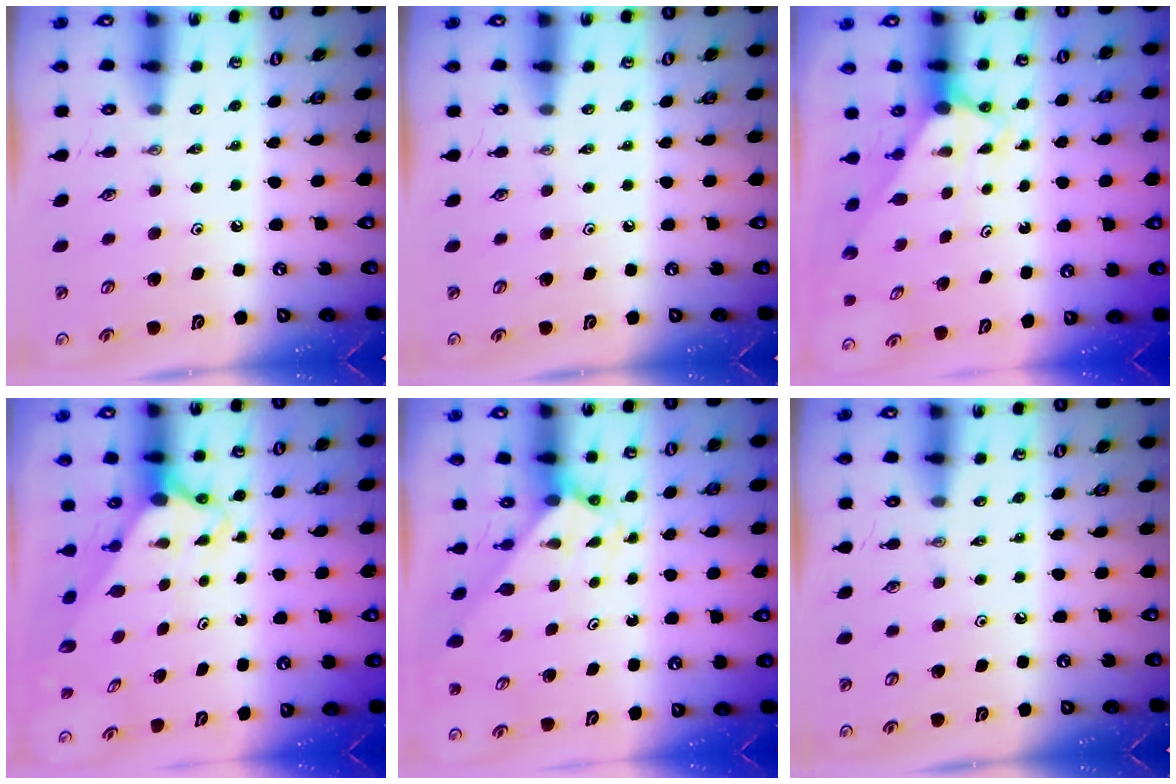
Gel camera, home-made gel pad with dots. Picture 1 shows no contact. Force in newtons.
{"total": 0.0}
{"total": 2.9, "press": 2.9, "slide": 0.0}
{"total": 2.9, "press": 2.9, "slide": 0.2}
{"total": 2.3, "press": 2.3, "slide": 0.2}
{"total": 0.0}